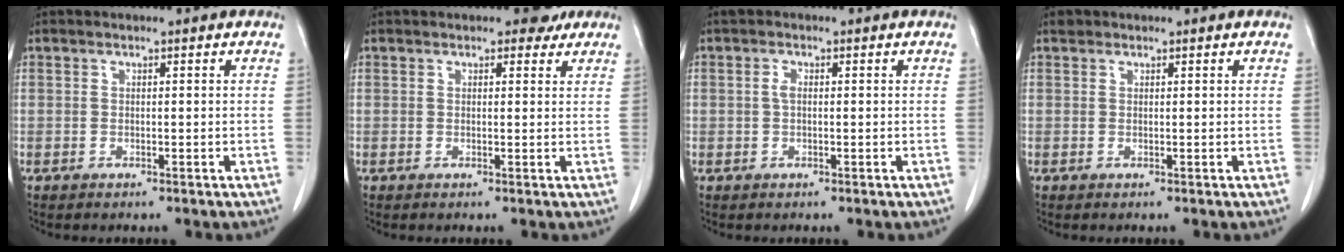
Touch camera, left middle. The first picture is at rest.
{"total": 2.6, "force": [2.2, 1.0, 1.0], "torque": [-0.011, 0.001, 0.020]}
{"total": 1.0, "force": [0.1, 0.5, 0.8], "torque": [-0.019, 0.001, 0.001]}
{"total": 0.7, "force": [0.6, 0.3, 0.1], "torque": [-0.007, 0.004, 0.009]}